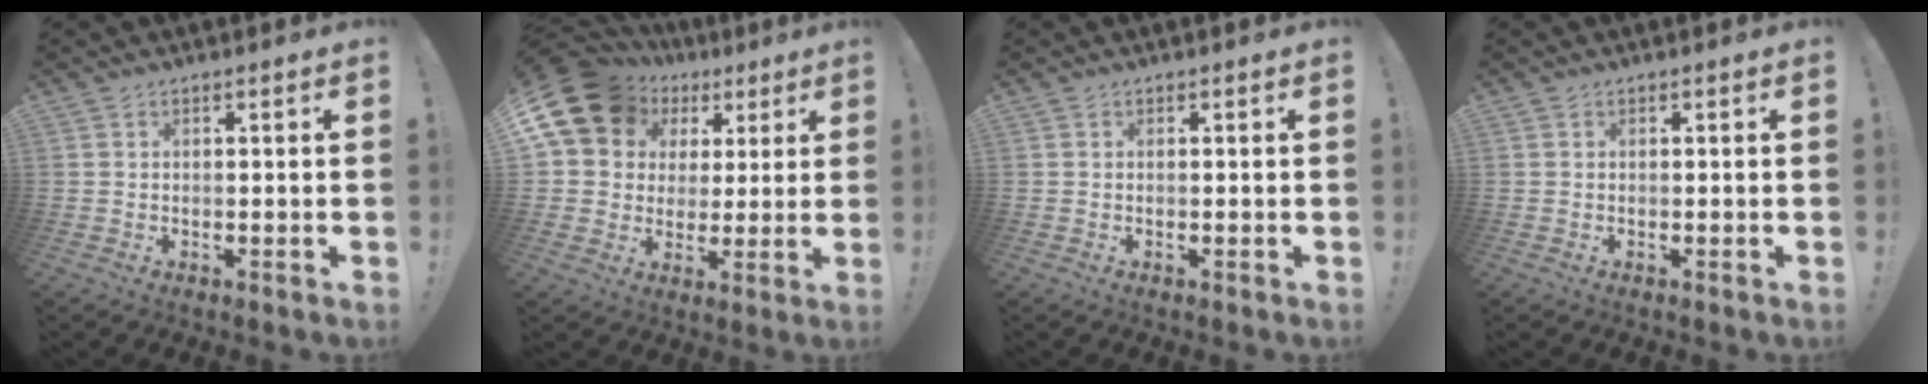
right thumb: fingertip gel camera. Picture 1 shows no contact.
{"total": 15.8, "force": [7.3, 12.2, 6.8], "torque": [-0.111, -0.044, 0.148]}
{"total": 0.0}
{"total": 0.0}